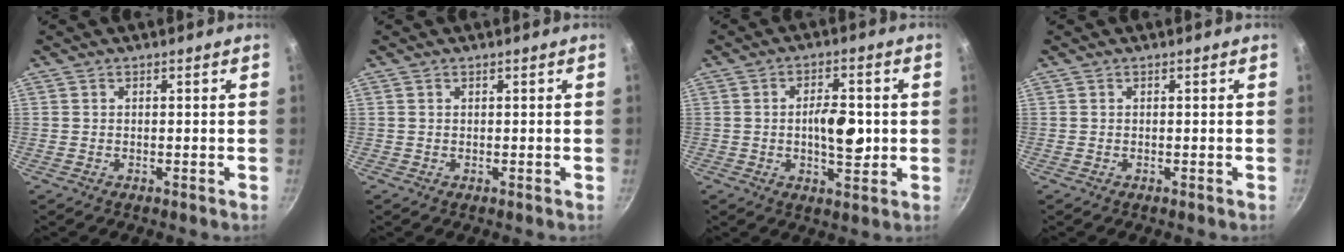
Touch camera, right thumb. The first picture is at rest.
{"total": 0.0}
{"total": 8.2, "force": [-0.2, 3.8, 7.2], "torque": [-0.098, 0.001, -0.006]}
{"total": 0.0}